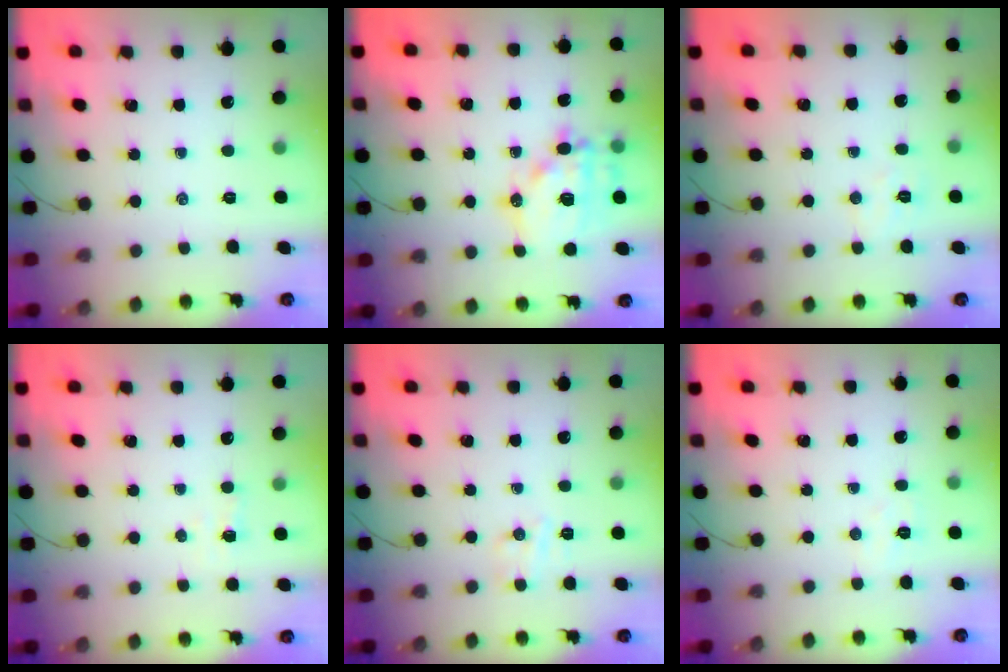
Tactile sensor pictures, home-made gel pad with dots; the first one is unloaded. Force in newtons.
{"total": 15.8, "press": 15.4, "slide": 3.4}
{"total": 5.1, "press": 5.0, "slide": 0.9}
{"total": 1.8, "press": 1.7, "slide": 0.6}
{"total": 4.0, "press": 3.9, "slide": 0.8}
{"total": 3.8, "press": 3.7, "slide": 0.8}